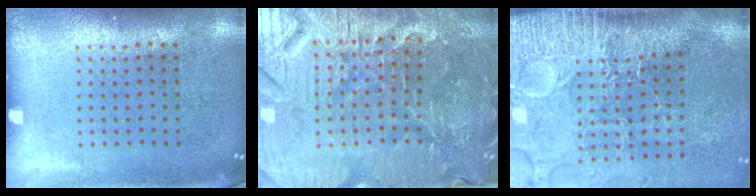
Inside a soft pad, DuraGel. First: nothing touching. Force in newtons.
{"total": 5.6, "press": 5.3, "slide": 1.8}
{"total": 4.6, "press": 3.8, "slide": 2.6}